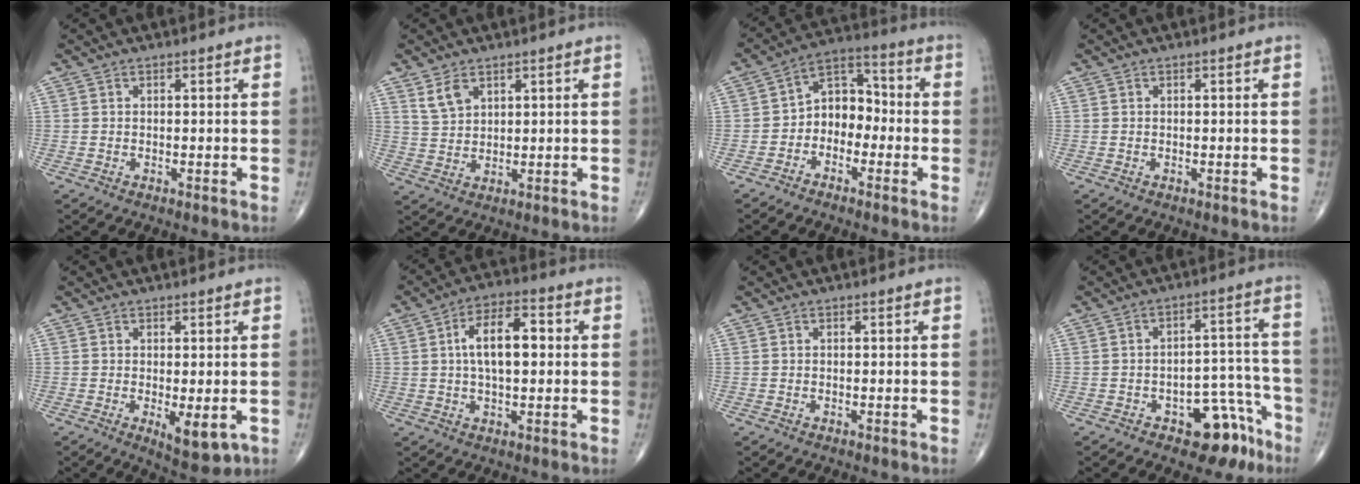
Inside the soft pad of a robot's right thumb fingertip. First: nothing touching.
{"total": 4.3, "force": [2.6, 2.6, 2.3], "torque": [-0.037, -0.013, 0.059]}
{"total": 8.4, "force": [-2.0, 6.3, 5.1], "torque": [-0.045, 0.044, -0.054]}
{"total": 0.0}
{"total": 5.9, "force": [-1.4, 2.3, 5.3], "torque": [-0.070, -0.017, -0.010]}
{"total": 10.7, "force": [1.3, 5.2, 9.3], "torque": [-0.148, 0.018, 0.018]}
{"total": 0.0}
{"total": 10.6, "force": [-6.3, 5.7, 6.3], "torque": [-0.033, 0.063, -0.082]}